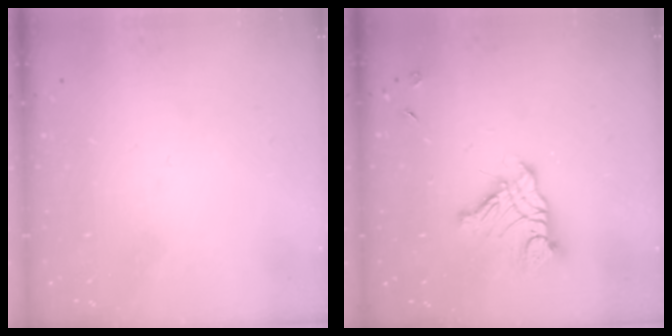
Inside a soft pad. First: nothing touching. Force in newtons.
{"total": 13.1, "press": 13.0, "slide": 1.3}